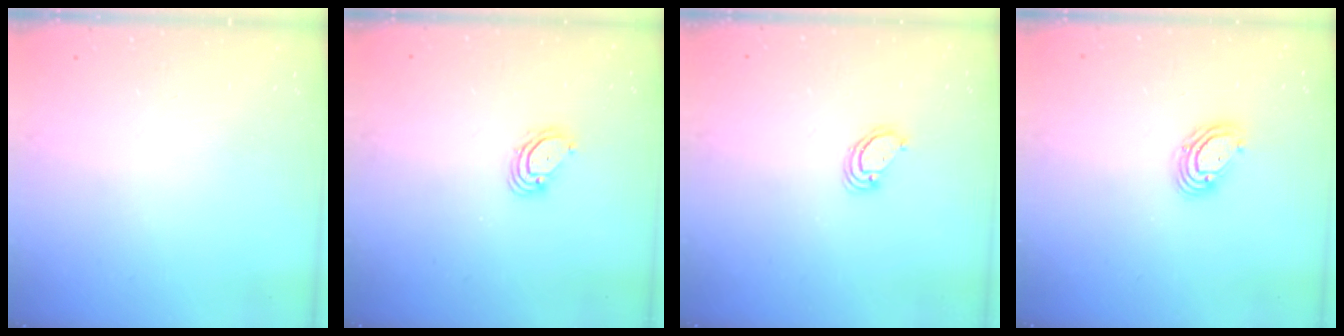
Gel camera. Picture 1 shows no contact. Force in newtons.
{"total": 4.3, "press": 4.3, "slide": 0.4}
{"total": 4.1, "press": 4.1, "slide": 0.2}
{"total": 6.2, "press": 6.1, "slide": 1.0}